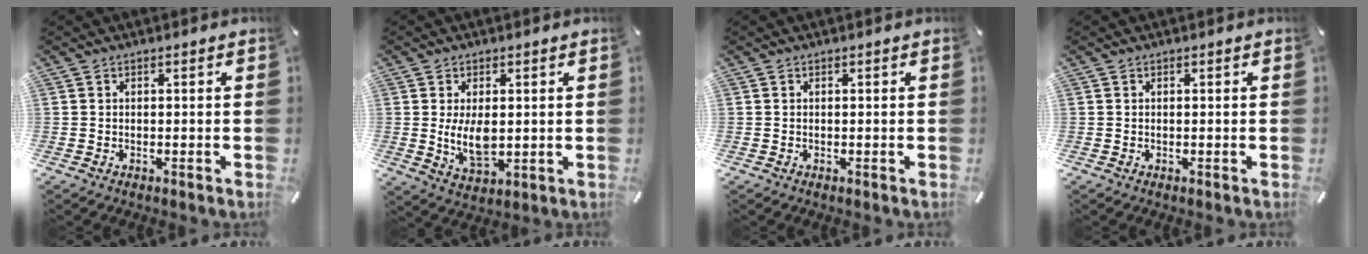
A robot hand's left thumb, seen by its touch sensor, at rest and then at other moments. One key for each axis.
{"total": 7.4, "fx": 0.5, "fy": 4.3, "fz": 6.0, "tx": -0.123, "ty": -0.008, "tz": 0.004}
{"total": 0.0}
{"total": 0.0}